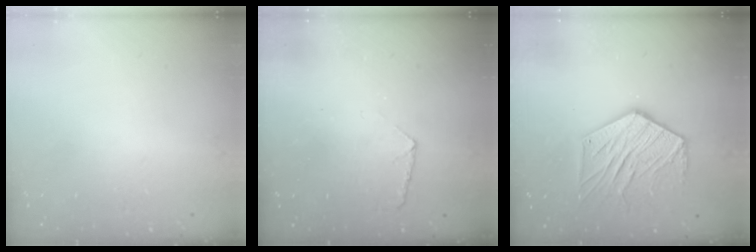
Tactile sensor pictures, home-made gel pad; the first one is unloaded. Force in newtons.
{"total": 5.5, "press": 5.4, "slide": 0.5}
{"total": 14.3, "press": 14.2, "slide": 1.3}